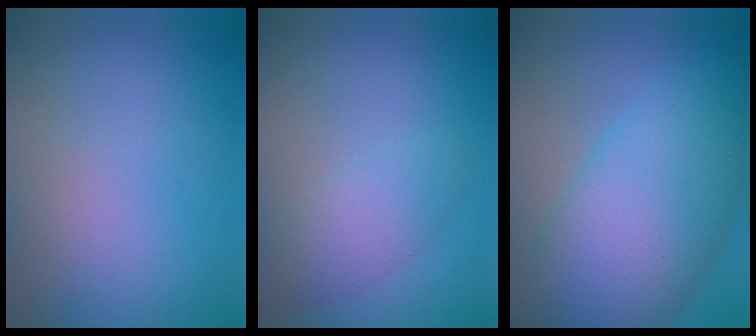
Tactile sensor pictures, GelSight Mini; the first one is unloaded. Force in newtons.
{"total": 2.5, "press": 2.5, "slide": 0.1}
{"total": 11.1, "press": 11.1, "slide": 0.2}